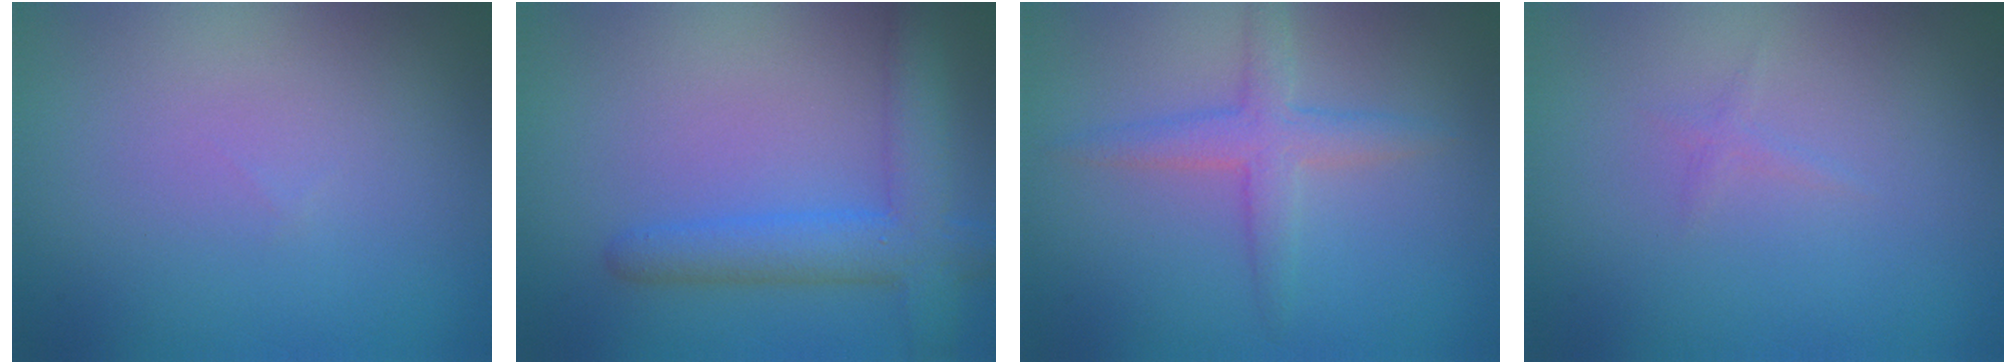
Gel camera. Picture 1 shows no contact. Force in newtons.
{"total": 5.0, "press": 5.0, "slide": 0.2}
{"total": 2.9, "press": 2.9, "slide": 0.1}
{"total": 0.5, "press": 0.5, "slide": 0.0}